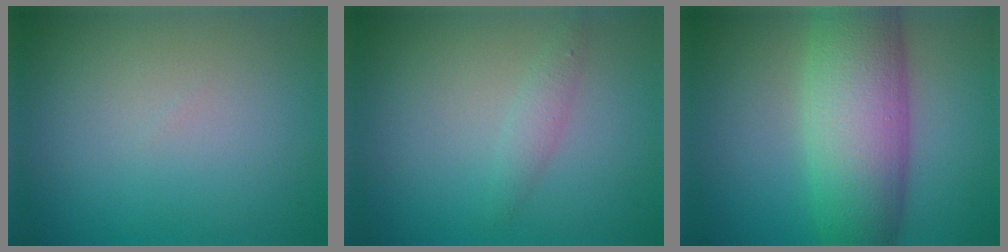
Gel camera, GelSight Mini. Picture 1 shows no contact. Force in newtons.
{"total": 1.4, "press": 1.4, "slide": 0.0}
{"total": 9.7, "press": 9.7, "slide": 0.1}